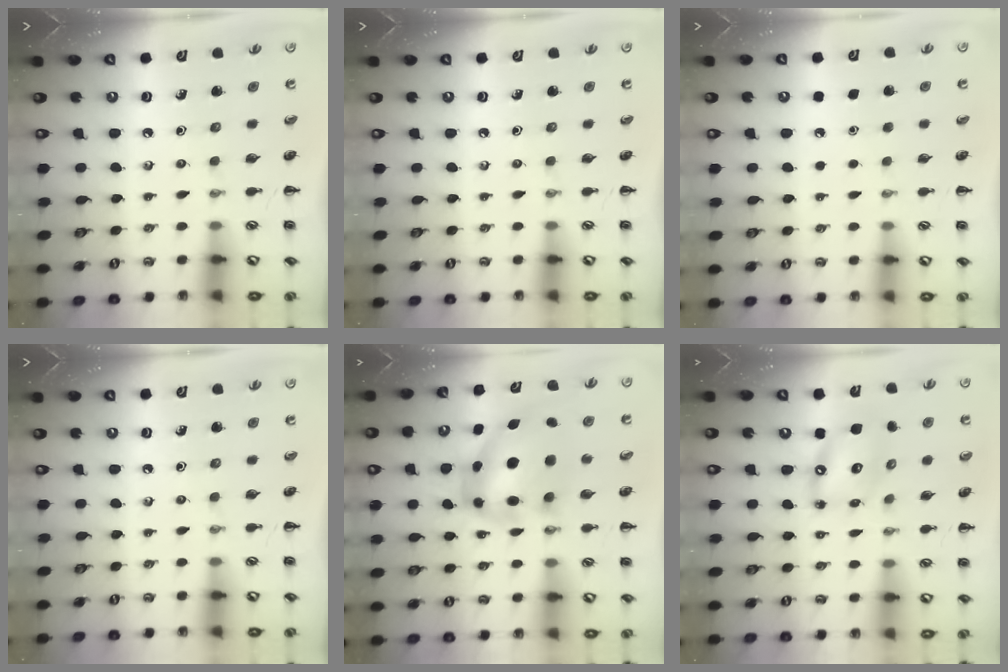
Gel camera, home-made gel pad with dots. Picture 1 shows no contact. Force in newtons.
{"total": 0.0}
{"total": 1.7, "press": 1.7, "slide": 0.1}
{"total": 0.0}
{"total": 9.1, "press": 8.8, "slide": 2.2}
{"total": 12.1, "press": 11.7, "slide": 2.8}